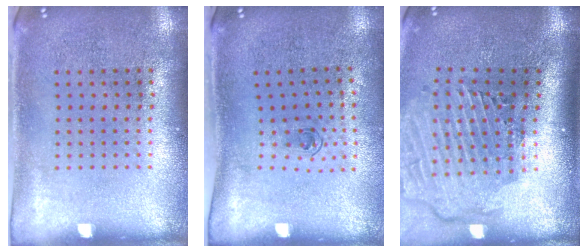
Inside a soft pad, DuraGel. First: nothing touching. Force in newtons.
{"total": 0.6, "press": 0.4, "slide": 0.5}
{"total": 2.8, "press": 2.2, "slide": 1.8}